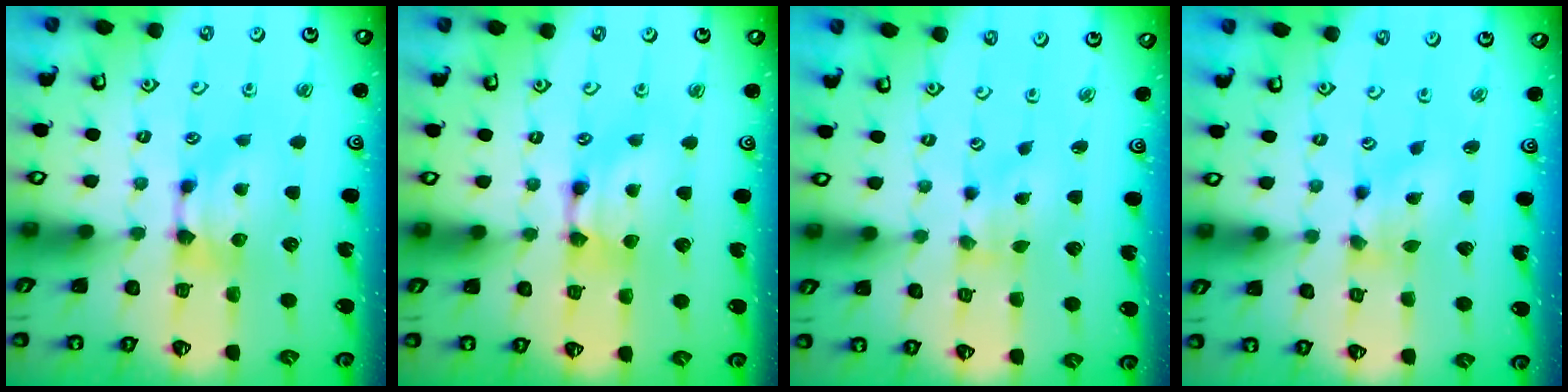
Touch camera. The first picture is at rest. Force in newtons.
{"total": 1.9, "press": 1.9, "slide": 0.1}
{"total": 1.7, "press": 1.3, "slide": 1.1}
{"total": 1.7, "press": 1.0, "slide": 1.4}